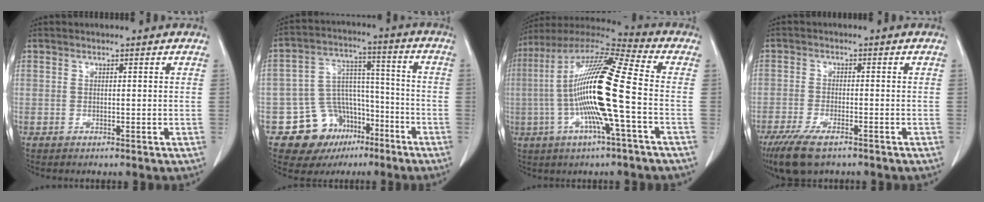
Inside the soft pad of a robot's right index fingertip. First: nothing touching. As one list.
[{"total": 12.3, "force": [-6.7, 9.4, 4.4], "torque": [-0.065, 0.052, -0.094]}, {"total": 18.4, "force": [-2.3, 0.7, 18.2], "torque": [-0.353, 0.004, -0.053]}, {"total": 8.0, "force": [-5.7, 2.2, 5.2], "torque": [-0.095, -0.018, -0.095]}]